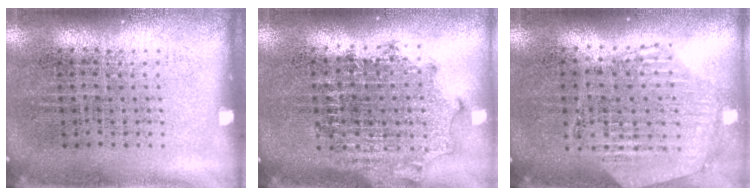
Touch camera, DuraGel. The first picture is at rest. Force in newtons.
{"total": 1.8, "press": 1.5, "slide": 1.1}
{"total": 1.1, "press": 1.1, "slide": 0.2}